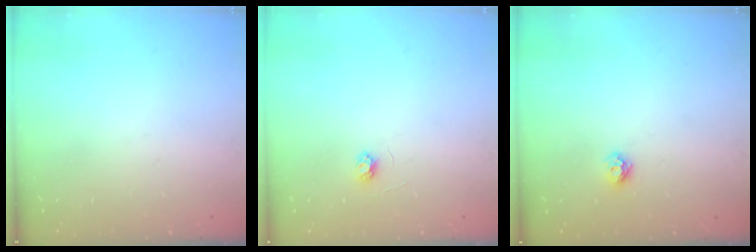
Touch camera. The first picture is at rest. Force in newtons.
{"total": 3.1, "press": 3.1, "slide": 0.4}
{"total": 5.8, "press": 5.8, "slide": 0.7}